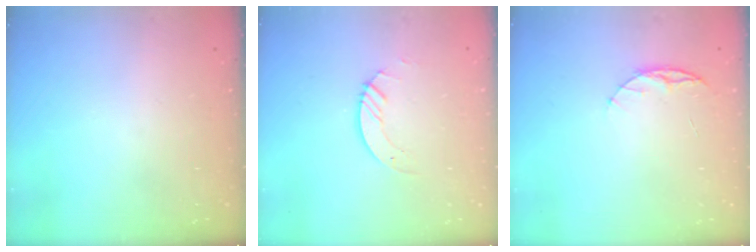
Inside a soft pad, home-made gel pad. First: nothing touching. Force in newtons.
{"total": 2.9, "press": 2.9, "slide": 0.3}
{"total": 5.2, "press": 5.1, "slide": 0.6}